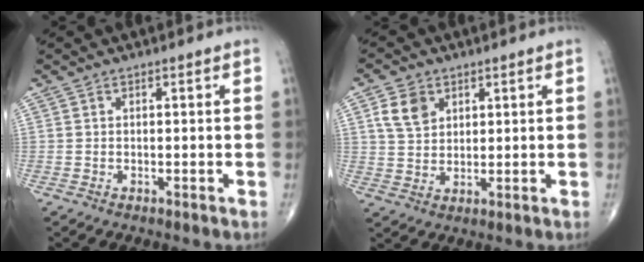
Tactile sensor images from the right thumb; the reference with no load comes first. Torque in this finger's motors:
{"motor_torque": [-0.11, 0.16, 0.13, -0.11, 0.02]}